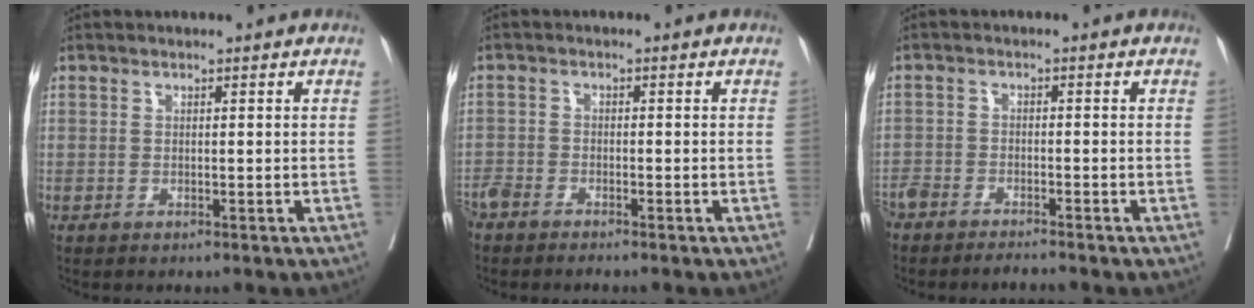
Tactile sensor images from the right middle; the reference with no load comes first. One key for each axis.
{"total": 3.4, "fx": -3.1, "fy": 0.7, "fz": 1.3, "tx": -0.020, "ty": -0.007, "tz": -0.059}
{"total": 4.5, "fx": -4.2, "fy": 0.5, "fz": 1.5, "tx": -0.022, "ty": -0.005, "tz": -0.074}